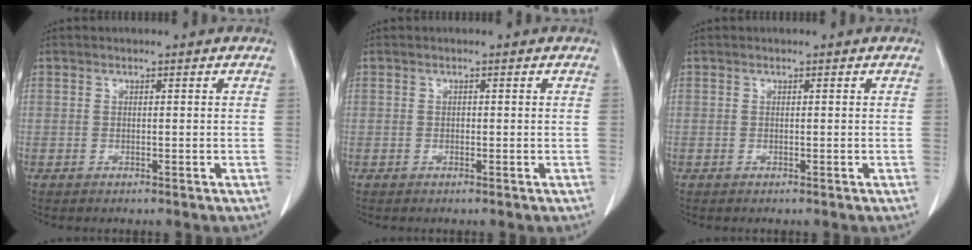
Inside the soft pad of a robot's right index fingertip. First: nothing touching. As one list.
[{"total": 0.0}, {"total": 0.0}]